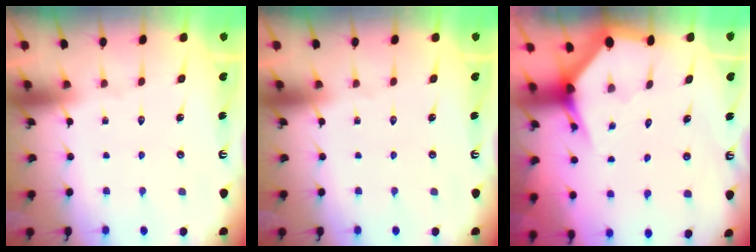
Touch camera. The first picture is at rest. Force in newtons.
{"total": 0.0}
{"total": 3.4, "press": 3.4, "slide": 0.4}